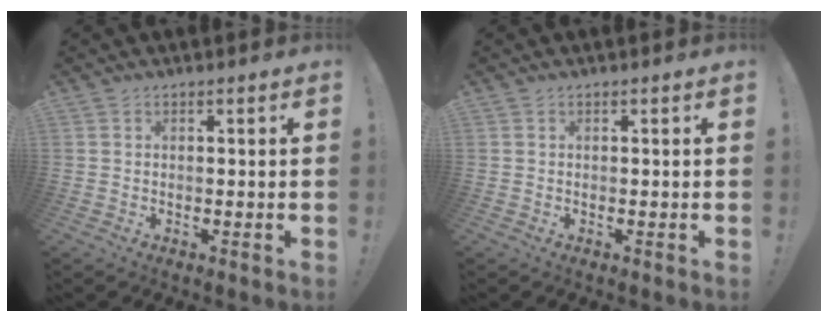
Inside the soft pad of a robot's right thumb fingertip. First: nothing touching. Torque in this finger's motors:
{"motor_torque": [-0.03, -0.11, 0.36, -0.11, -0.02]}